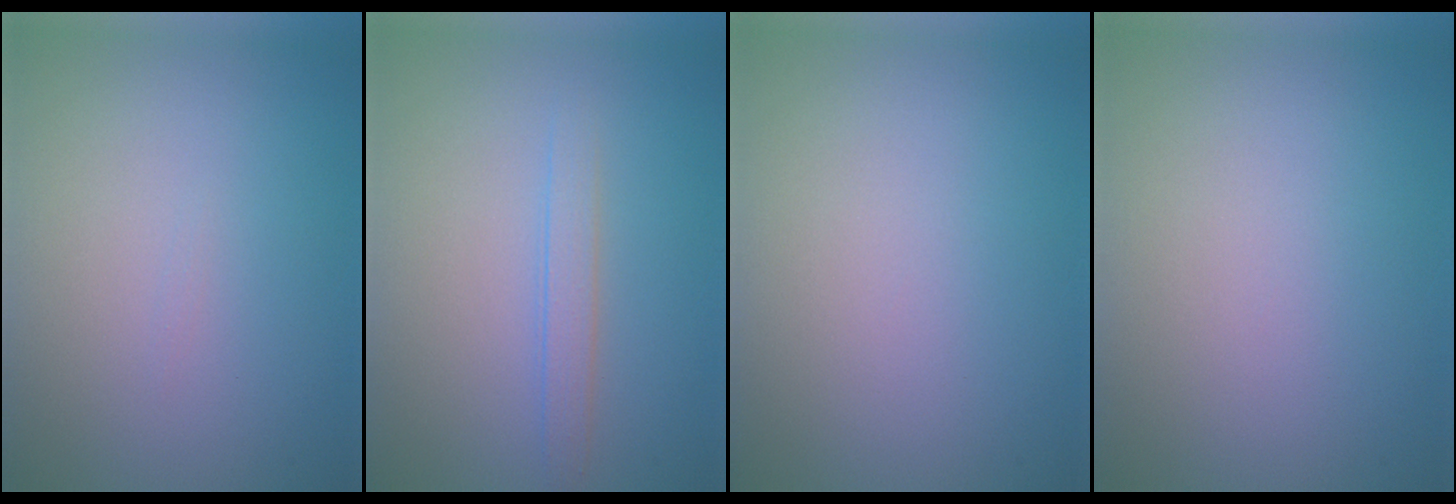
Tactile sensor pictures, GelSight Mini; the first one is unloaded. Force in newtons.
{"total": 1.8, "press": 1.8, "slide": 0.0}
{"total": 0.0}
{"total": 0.0}